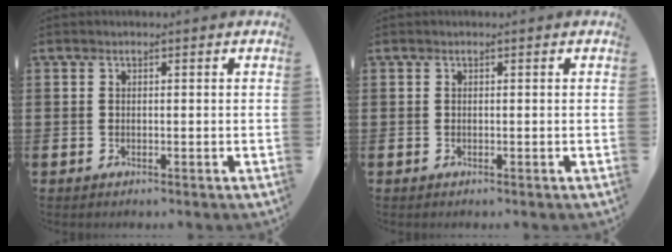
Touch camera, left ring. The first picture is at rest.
{"total": 0.0}